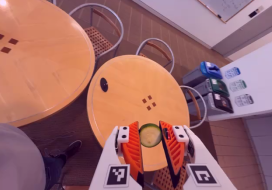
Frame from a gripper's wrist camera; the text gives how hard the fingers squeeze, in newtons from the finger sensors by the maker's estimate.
{"total": 10.1, "left": 10.3, "right": 9.9}